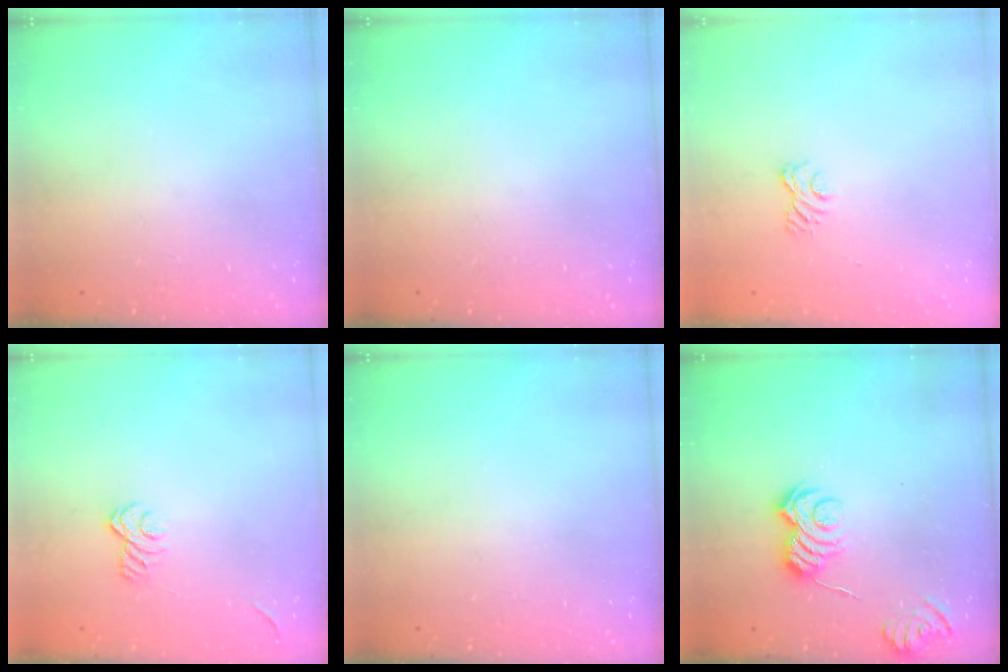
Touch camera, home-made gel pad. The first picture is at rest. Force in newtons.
{"total": 0.0}
{"total": 2.5, "press": 2.2, "slide": 1.2}
{"total": 9.1, "press": 9.0, "slide": 1.4}
{"total": 0.0}
{"total": 6.1, "press": 6.1, "slide": 0.6}